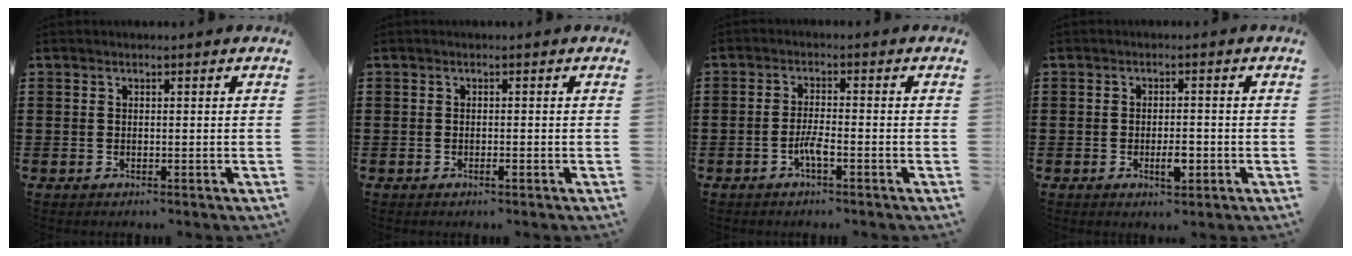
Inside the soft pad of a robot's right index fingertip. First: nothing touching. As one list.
[{"total": 0.7, "force": [-0.4, -0.1, 0.6], "torque": [-0.011, -0.006, -0.006]}, {"total": 3.1, "force": [-1.6, 0.5, 2.6], "torque": [-0.060, -0.005, -0.032]}, {"total": 3.6, "force": [-1.1, 1.2, 3.2], "torque": [-0.054, 0.002, -0.018]}]